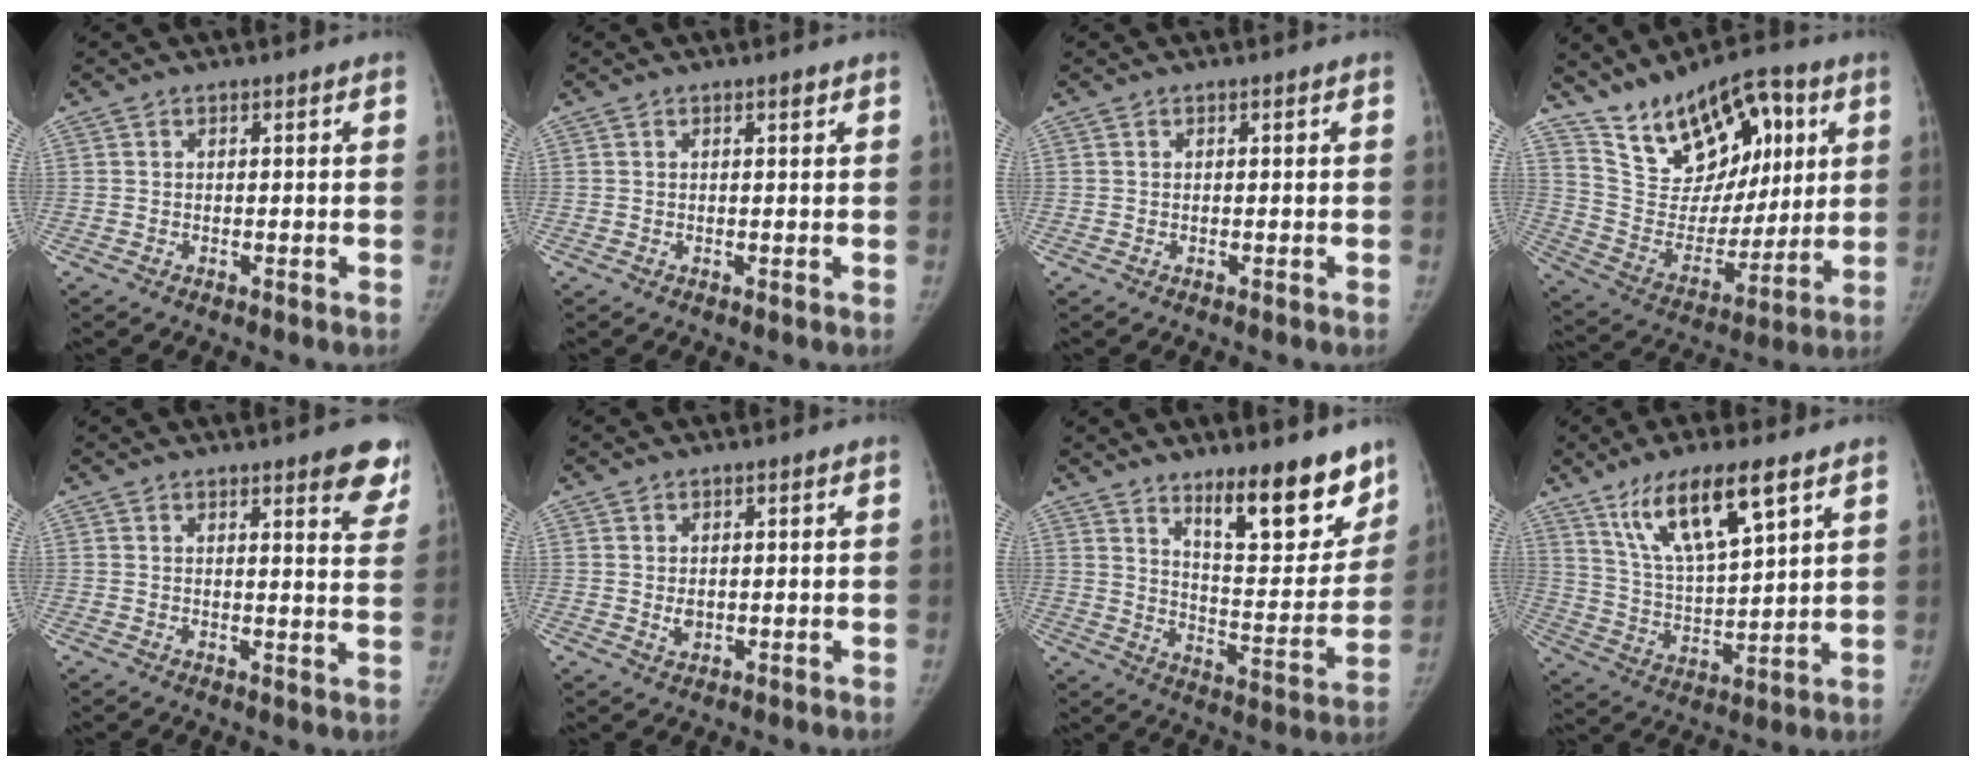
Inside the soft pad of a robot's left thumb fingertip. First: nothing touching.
{"total": 0.8, "force": [0.5, 0.2, 0.6], "torque": [-0.009, -0.002, 0.008]}
{"total": 0.0}
{"total": 21.2, "force": [10.6, 12.1, 13.7], "torque": [-0.170, -0.036, 0.192]}
{"total": 8.6, "force": [5.9, 2.2, 5.9], "torque": [-0.040, -0.029, 0.060]}
{"total": 2.1, "force": [0.1, 1.5, 1.4], "torque": [-0.017, -0.003, 0.007]}
{"total": 17.1, "force": [11.9, 5.2, 11.1], "torque": [-0.102, -0.093, 0.183]}
{"total": 15.2, "force": [8.9, 4.4, 11.5], "torque": [-0.189, -0.035, 0.172]}